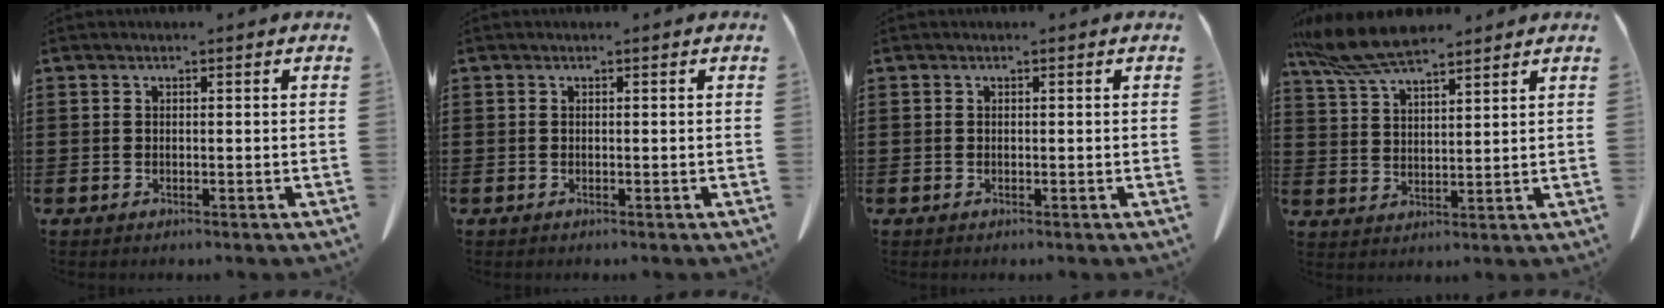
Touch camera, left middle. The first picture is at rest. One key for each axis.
{"total": 0.0}
{"total": 0.0}
{"total": 8.5, "fx": 7.1, "fy": 1.8, "fz": 4.3, "tx": -0.105, "ty": -0.013, "tz": 0.131}